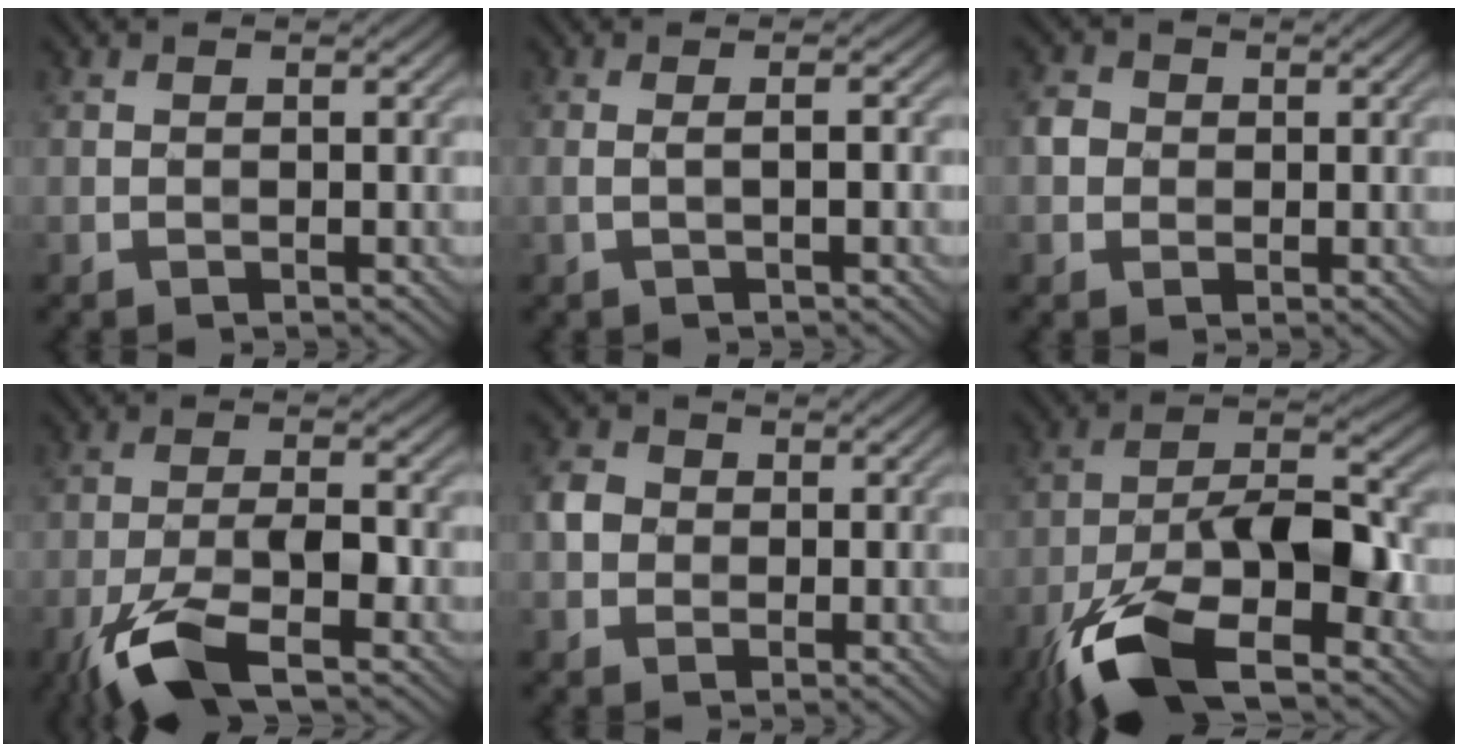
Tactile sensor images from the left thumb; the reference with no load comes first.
{"total": 1.7, "force": [-0.2, 0.2, 1.7], "torque": [-0.026, 0.006, -0.010]}
{"total": 2.0, "force": [0.0, 1.9, 0.5], "torque": [-0.012, 0.001, -0.004]}
{"total": 9.7, "force": [-5.6, 2.8, 7.5], "torque": [-0.147, -0.008, -0.113]}
{"total": 2.8, "force": [0.0, 2.6, 0.9], "torque": [-0.023, 0.004, -0.005]}
{"total": 15.7, "force": [-8.5, 6.1, 11.7], "torque": [-0.223, -0.016, -0.165]}